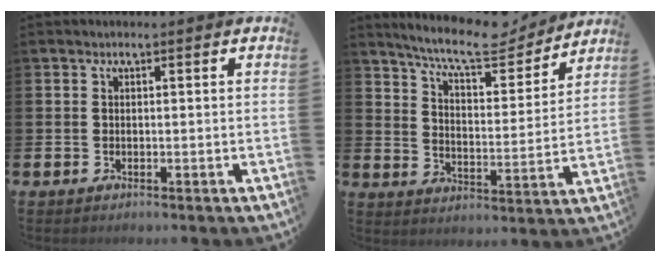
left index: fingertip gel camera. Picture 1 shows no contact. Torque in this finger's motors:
{"motor_torque": [0.92, -1.22, 0.57, 0.18]}